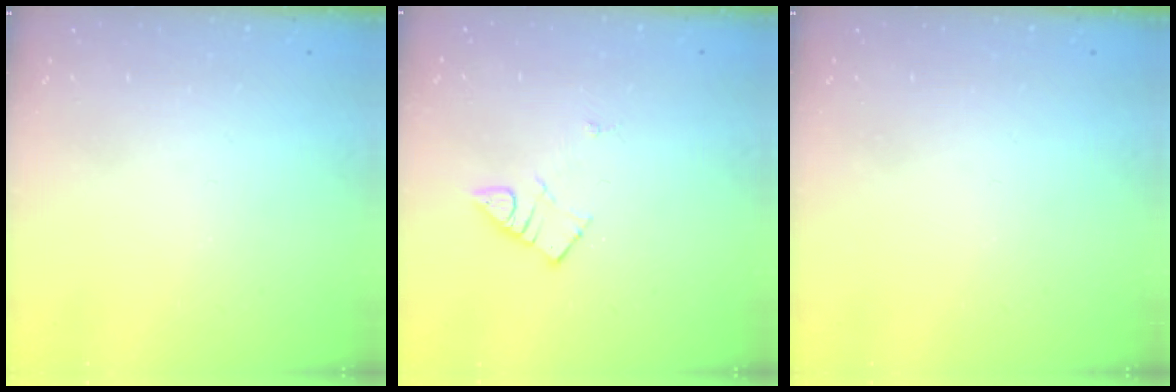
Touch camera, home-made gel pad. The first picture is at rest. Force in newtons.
{"total": 3.8, "press": 3.7, "slide": 0.4}
{"total": 0.0}